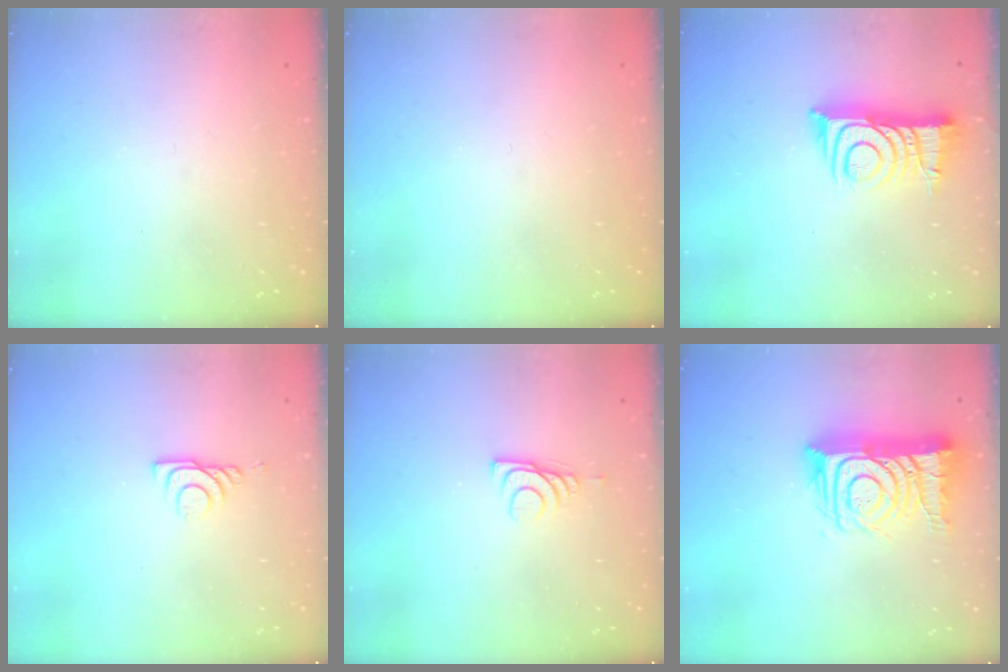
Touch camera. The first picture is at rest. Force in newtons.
{"total": 0.0}
{"total": 11.0, "press": 11.0, "slide": 0.6}
{"total": 6.9, "press": 6.9, "slide": 0.8}
{"total": 6.6, "press": 6.6, "slide": 0.9}
{"total": 17.6, "press": 17.5, "slide": 1.6}